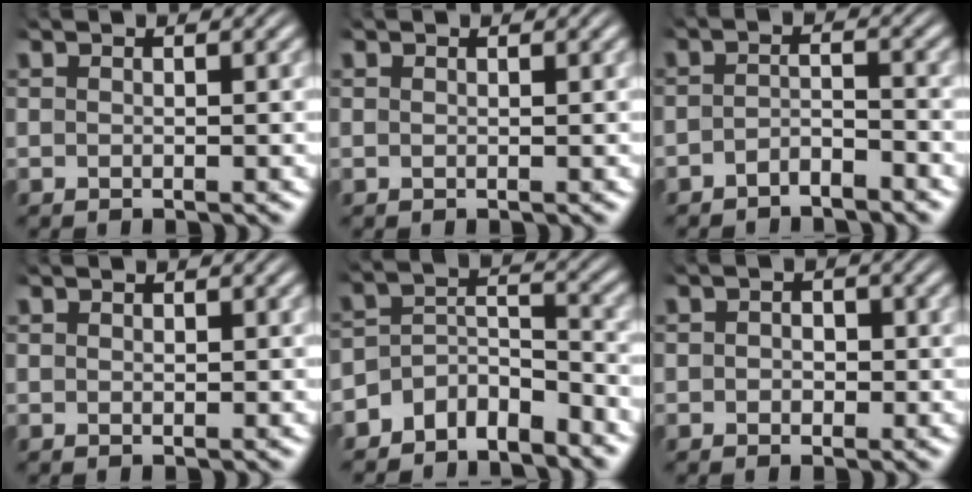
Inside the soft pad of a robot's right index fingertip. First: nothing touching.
{"total": 0.0}
{"total": 2.6, "force": [-2.3, 0.8, 0.7], "torque": [-0.007, -0.007, -0.044]}
{"total": 0.0}
{"total": 6.5, "force": [-4.0, 4.5, 2.7], "torque": [-0.046, -0.017, -0.071]}
{"total": 1.2, "force": [-0.4, 0.9, 0.6], "torque": [-0.006, -0.002, -0.009]}